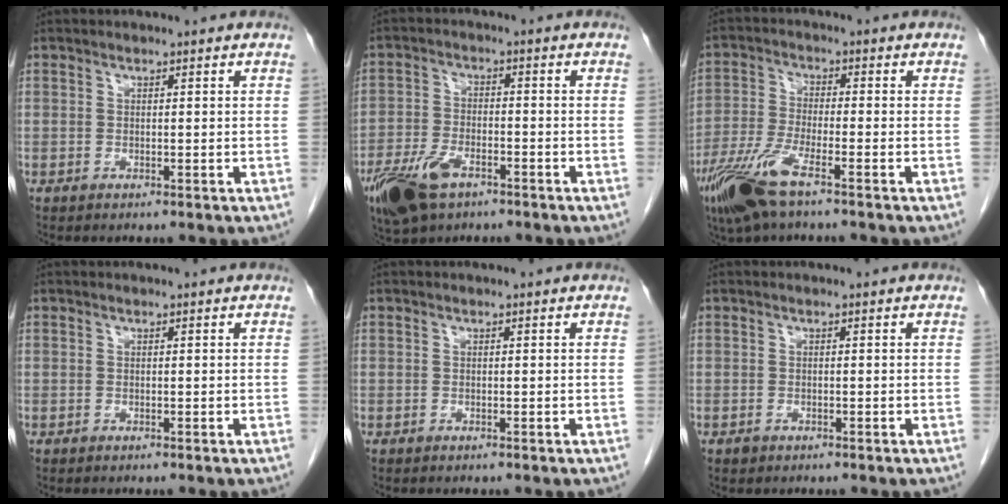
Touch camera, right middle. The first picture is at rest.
{"total": 9.8, "force": [-6.1, 4.6, 6.2], "torque": [-0.128, -0.009, -0.110]}
{"total": 8.9, "force": [-5.6, 1.4, 6.7], "torque": [-0.151, -0.018, -0.111]}
{"total": 0.0}
{"total": 0.0}
{"total": 0.7, "force": [-0.5, 0.5, 0.2], "torque": [-0.005, 0.001, -0.006]}